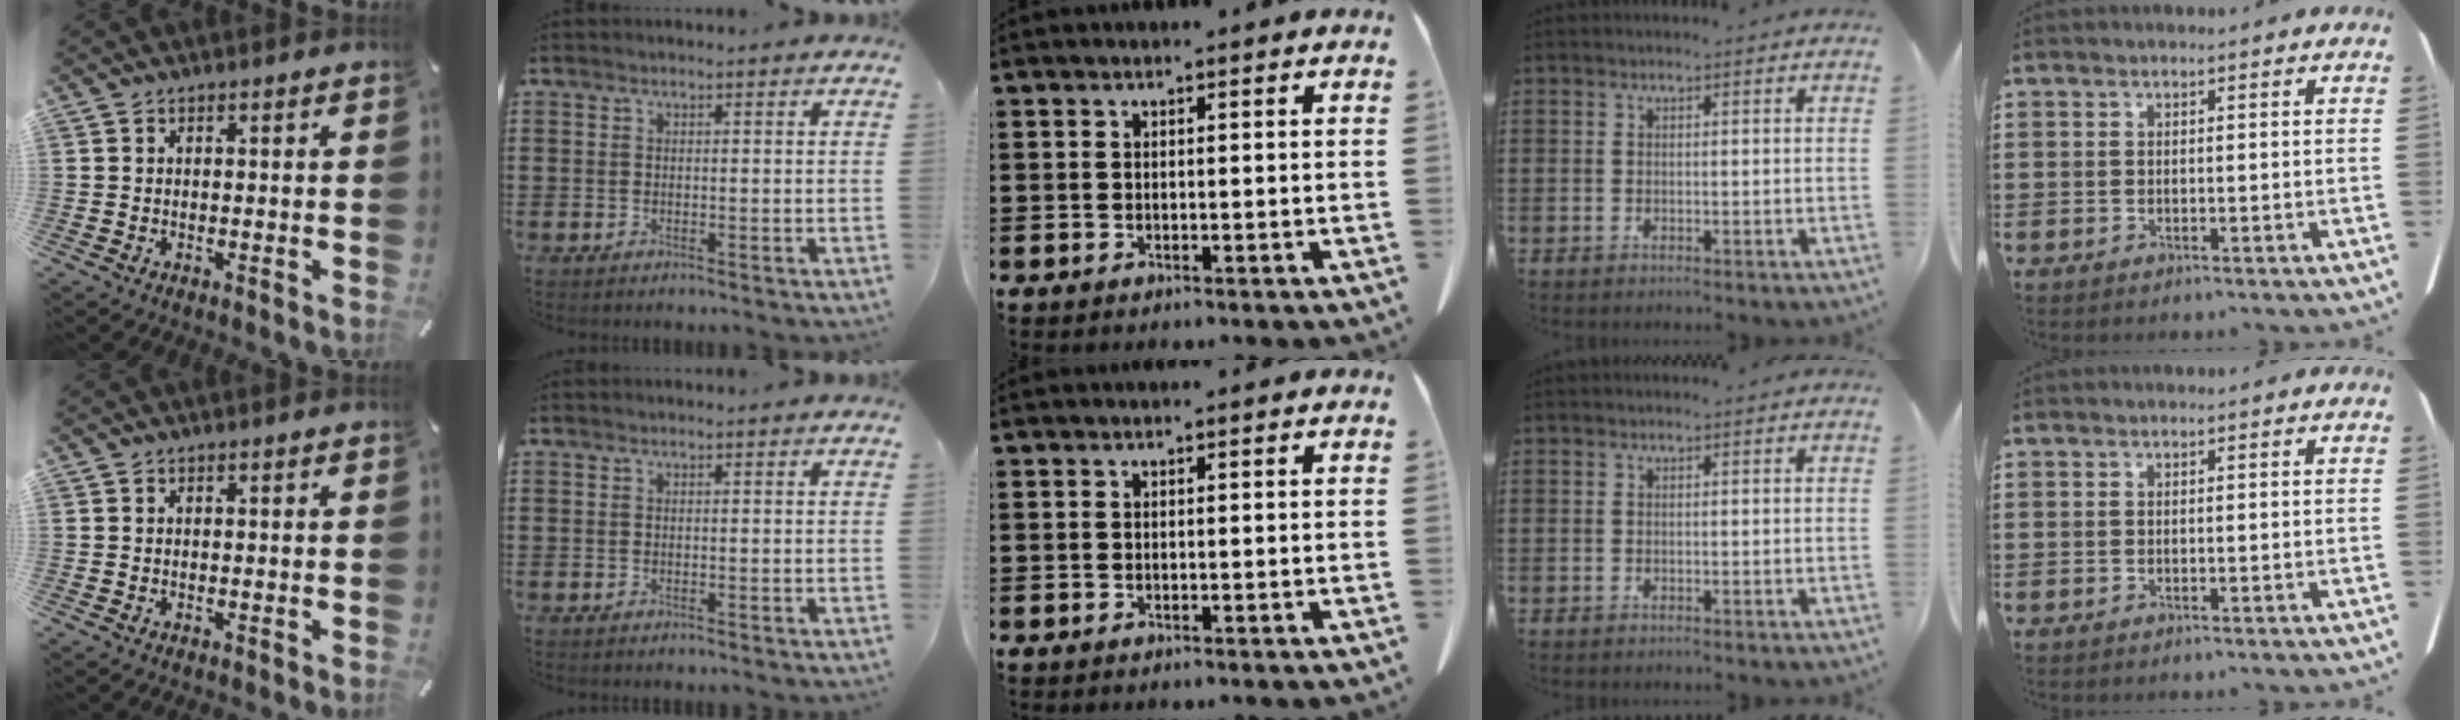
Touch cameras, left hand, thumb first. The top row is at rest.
{}